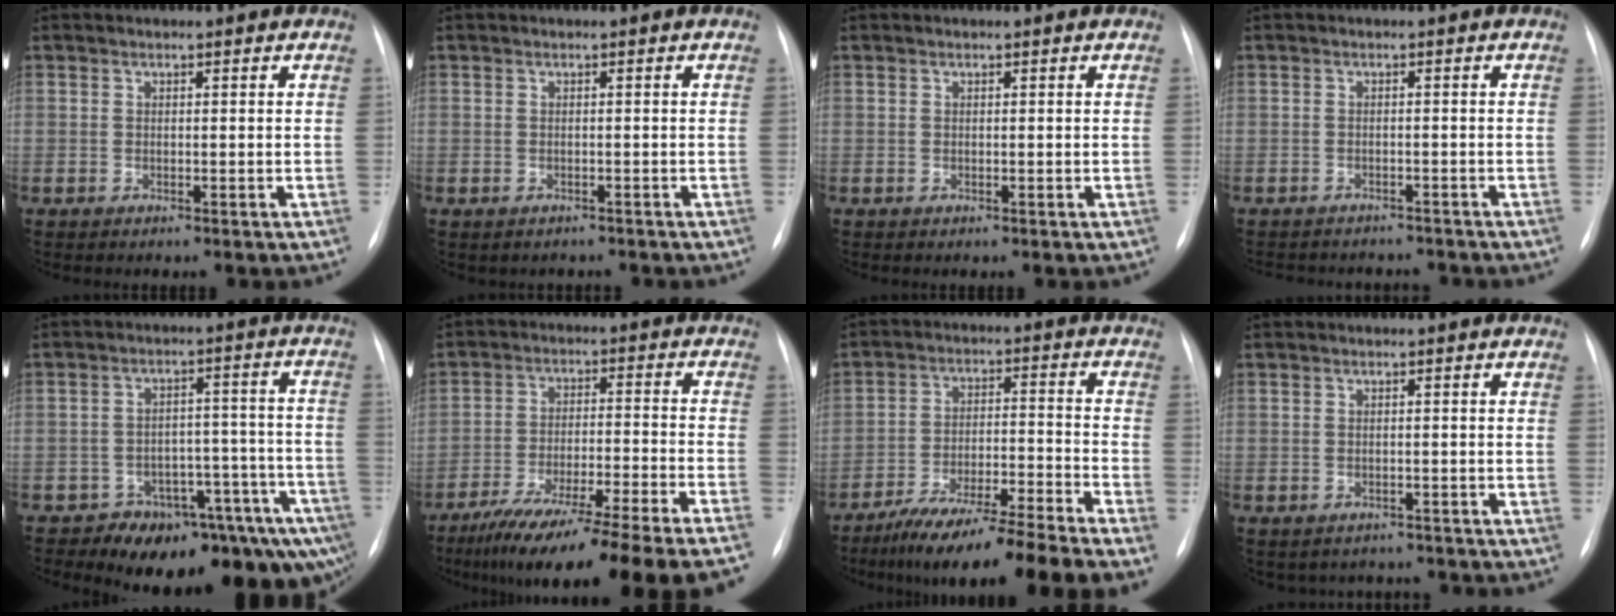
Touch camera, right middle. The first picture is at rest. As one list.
[{"total": 1.6, "force": [-1.3, 0.8, 0.2], "torque": [-0.007, 0.001, -0.014]}, {"total": 0.0}, {"total": 8.2, "force": [-7.7, 2.5, 1.6], "torque": [-0.024, 0.007, -0.089]}, {"total": 14.9, "force": [-11.0, 5.4, 8.5], "torque": [-0.022, 0.067, -0.132]}, {"total": 23.1, "force": [-18.6, -0.1, 13.8], "torque": [-0.153, -0.034, -0.282]}, {"total": 14.6, "force": [-11.4, -0.5, 9.0], "torque": [-0.141, -0.019, -0.191]}, {"total": 3.5, "force": [-3.1, 1.7, -0.1], "torque": [0.002, 0.013, -0.035]}]